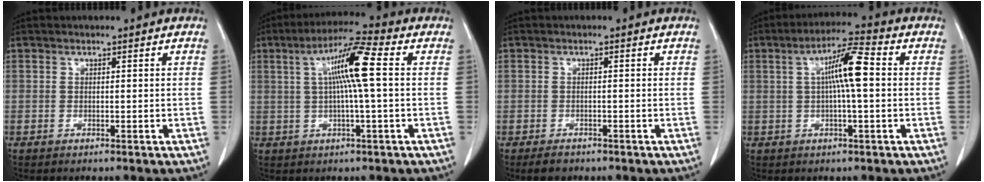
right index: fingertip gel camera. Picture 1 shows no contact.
{"total": 9.1, "force": [1.5, 0.0, 9.0], "torque": [-0.167, 0.017, 0.022]}
{"total": 2.1, "force": [-1.6, 1.2, 0.8], "torque": [-0.019, -0.001, -0.019]}
{"total": 7.9, "force": [0.8, 0.6, 7.8], "torque": [-0.141, 0.017, 0.009]}